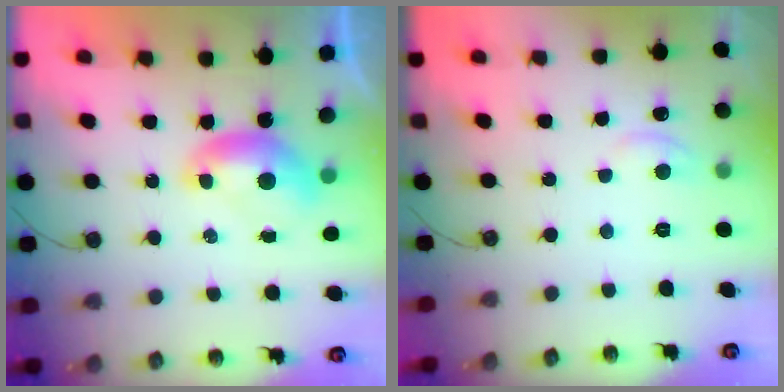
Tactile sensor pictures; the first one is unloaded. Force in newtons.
{"total": 1.7, "press": 1.5, "slide": 0.6}